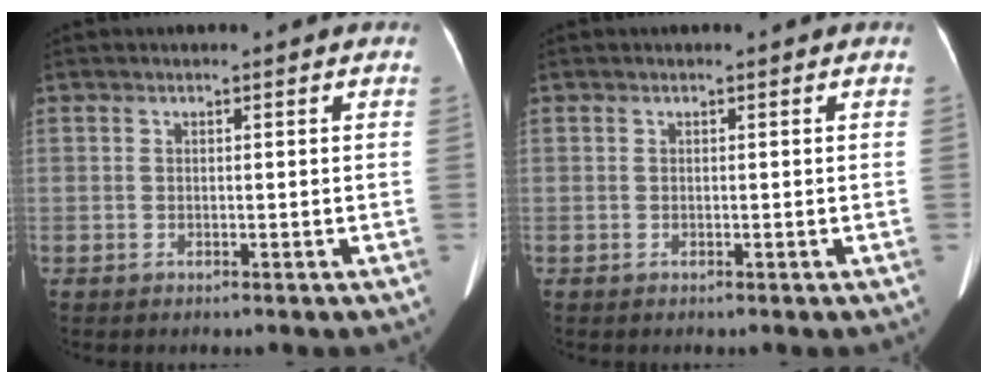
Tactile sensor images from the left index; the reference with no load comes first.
{"total": 0.0}